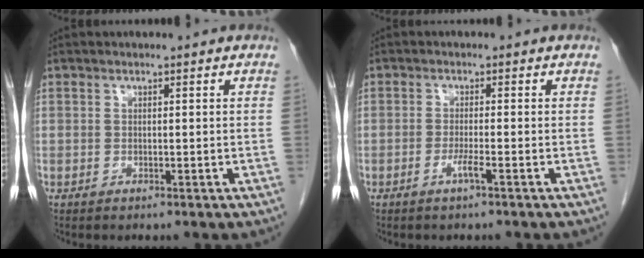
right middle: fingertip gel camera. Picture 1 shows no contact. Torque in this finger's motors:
{"motor_torque": [0.74, -0.28, 0.02, 0.04]}